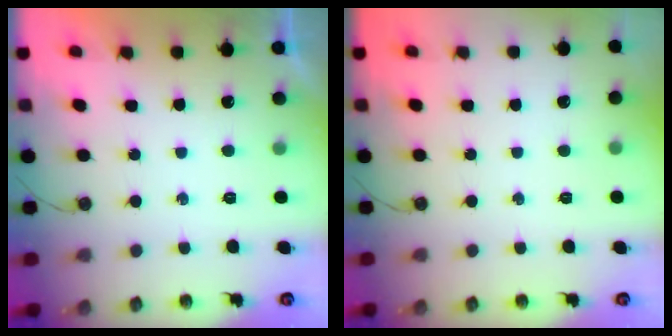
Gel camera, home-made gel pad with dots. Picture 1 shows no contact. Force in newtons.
{"total": 0.0}